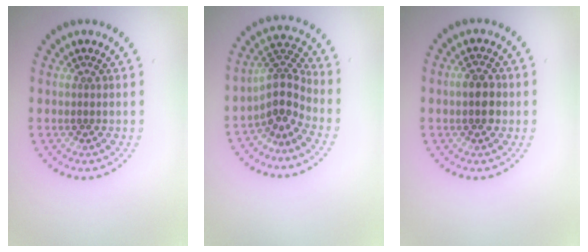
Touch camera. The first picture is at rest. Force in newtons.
{"total": 3.6, "press": 2.6, "slide": 2.5}
{"total": 2.3, "press": 2.3, "slide": 0.3}